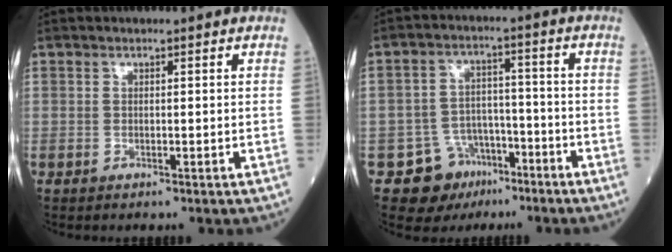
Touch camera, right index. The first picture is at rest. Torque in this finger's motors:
{"motor_torque": [-0.08, -0.45, -0.90, -0.21]}